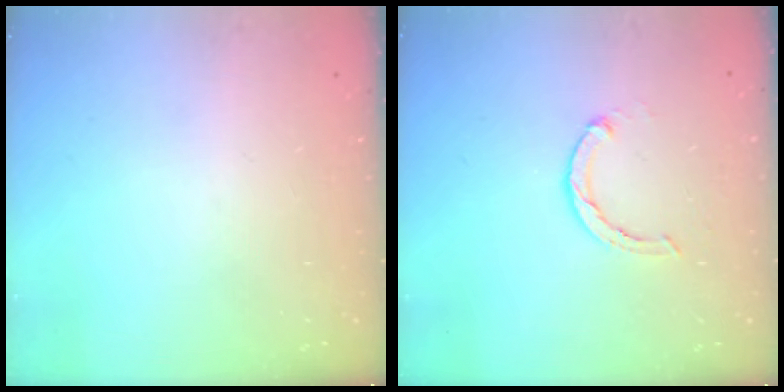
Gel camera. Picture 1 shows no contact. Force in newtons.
{"total": 2.4, "press": 2.4, "slide": 0.4}